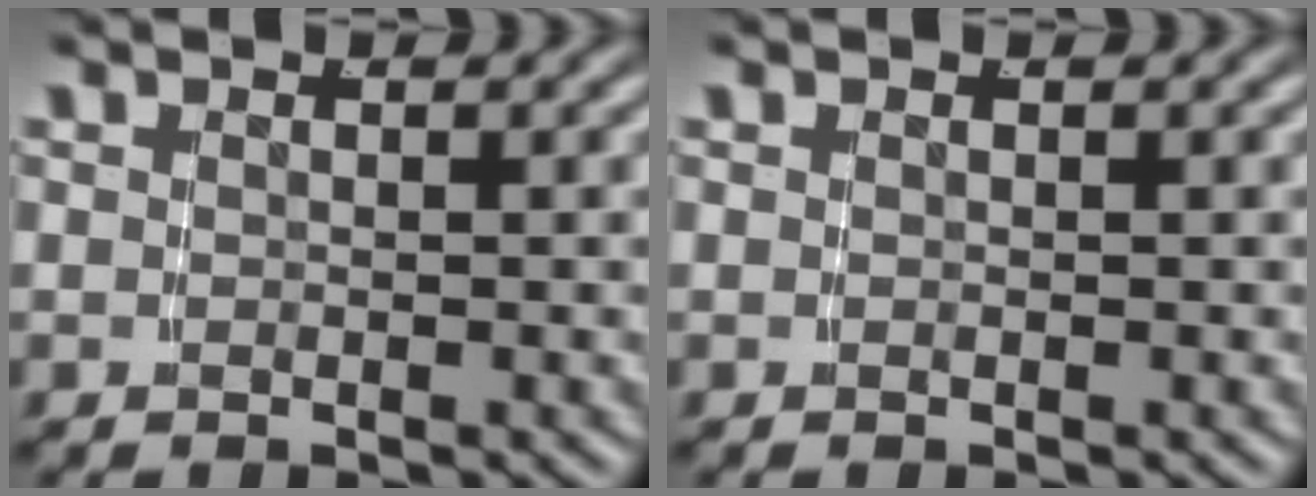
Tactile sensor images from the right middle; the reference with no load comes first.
{"total": 0.0}